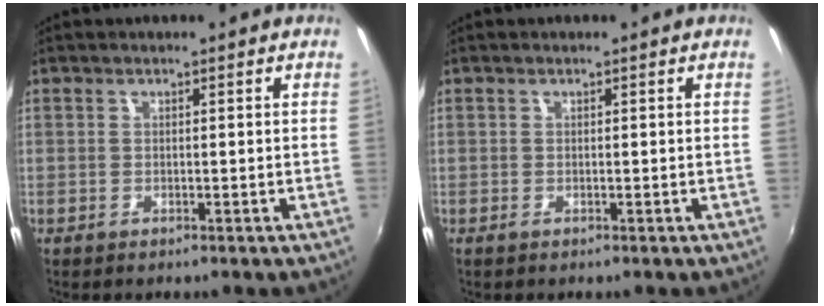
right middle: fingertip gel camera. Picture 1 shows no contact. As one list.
[{"total": 0.0}]